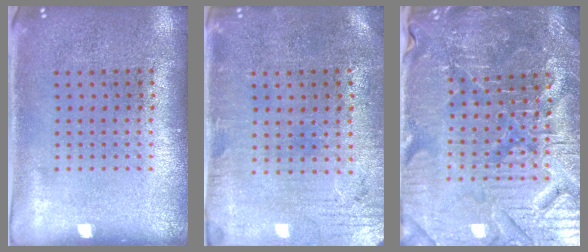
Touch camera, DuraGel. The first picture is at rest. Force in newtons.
{"total": 0.6, "press": 0.4, "slide": 0.5}
{"total": 4.5, "press": 4.4, "slide": 1.0}